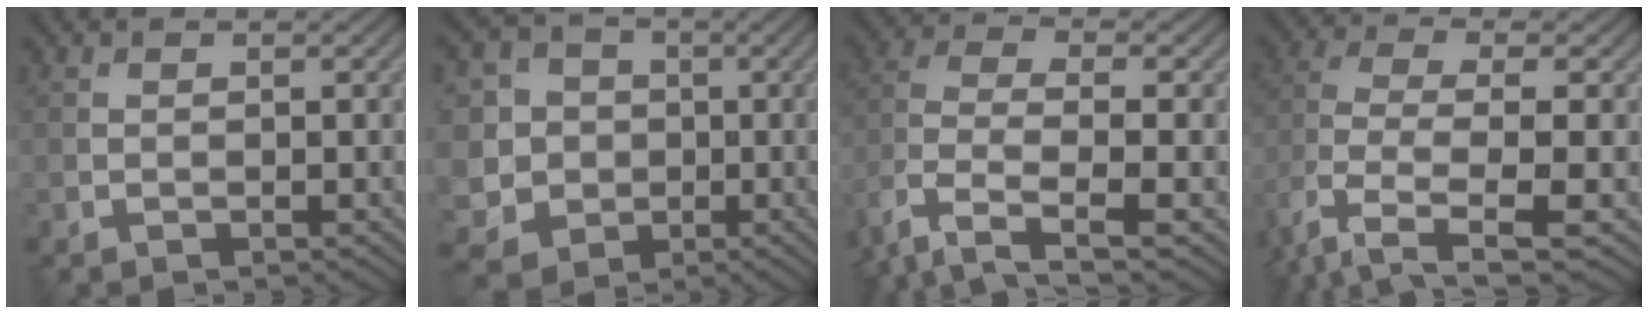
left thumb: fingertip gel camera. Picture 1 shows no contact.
{"total": 8.3, "force": [-0.8, 7.8, 2.6], "torque": [-0.090, -0.012, -0.040]}
{"total": 7.8, "force": [-4.2, 2.8, 5.8], "torque": [-0.134, -0.012, -0.092]}
{"total": 6.7, "force": [-2.2, 2.6, 5.8], "torque": [-0.135, -0.008, -0.055]}